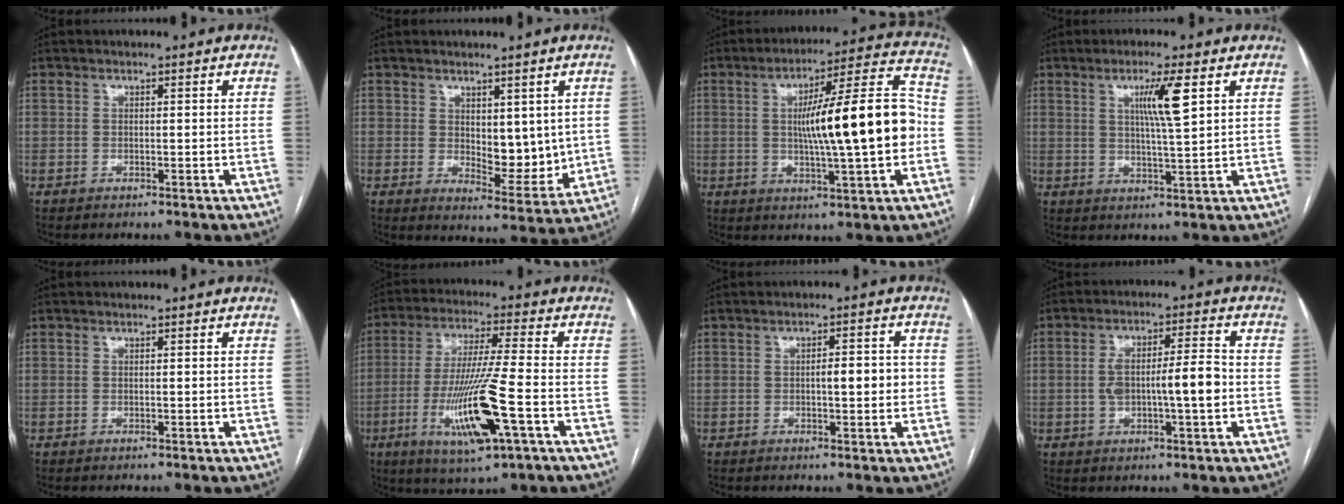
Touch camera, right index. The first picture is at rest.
{"total": 7.2, "force": [1.2, 3.5, 6.1], "torque": [-0.081, -0.012, 0.031]}
{"total": 17.3, "force": [-0.6, 1.3, 17.3], "torque": [-0.265, 0.020, -0.011]}
{"total": 6.4, "force": [2.4, -0.2, 5.9], "torque": [-0.102, -0.003, 0.042]}
{"total": 0.0}
{"total": 14.7, "force": [-4.9, 0.6, 13.8], "torque": [-0.279, -0.022, -0.087]}
{"total": 4.2, "force": [-0.2, 1.1, 4.1], "torque": [-0.060, 0.005, -0.002]}
{"total": 8.7, "force": [-1.0, 1.6, 8.6], "torque": [-0.155, 0.015, -0.015]}